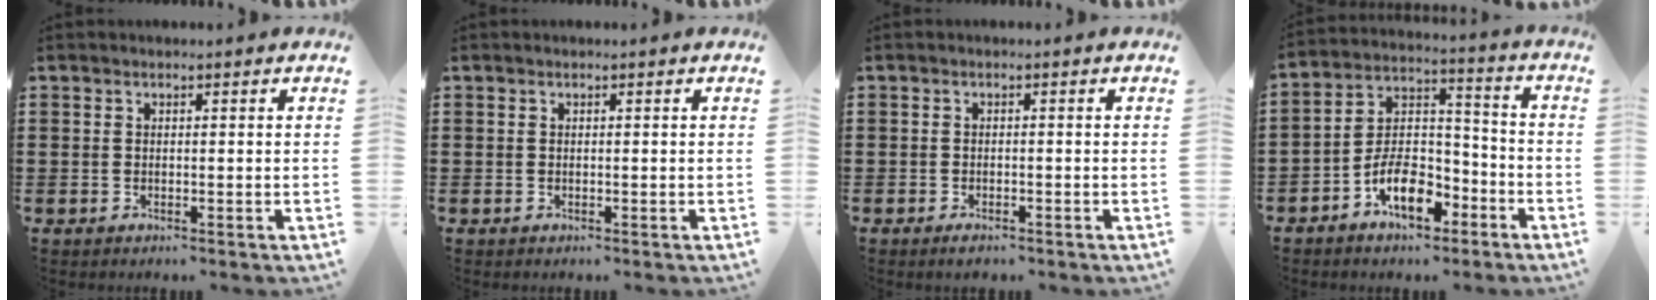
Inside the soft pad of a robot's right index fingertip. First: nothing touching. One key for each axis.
{"total": 0.0}
{"total": 1.2, "fx": -1.1, "fy": 0.3, "fz": 0.3, "tx": -0.009, "ty": -0.002, "tz": -0.022}
{"total": 9.3, "fx": -5.4, "fy": 4.7, "fz": 6.0, "tx": -0.123, "ty": 0.009, "tz": -0.102}